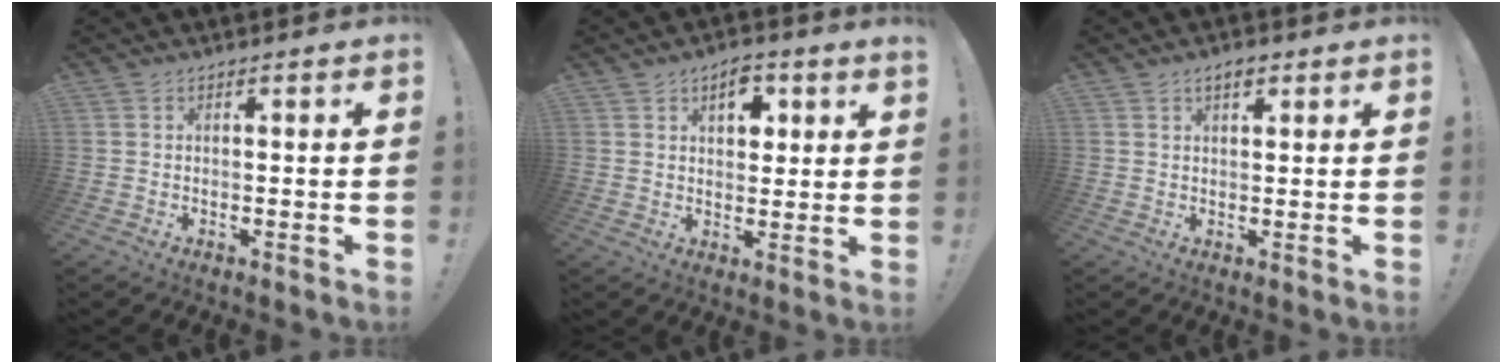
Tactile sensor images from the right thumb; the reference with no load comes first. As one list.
[{"total": 6.3, "force": [3.2, 3.4, 4.2], "torque": [-0.047, -0.014, 0.052]}, {"total": 2.8, "force": [1.6, 1.3, 2.0], "torque": [-0.029, -0.004, 0.026]}]